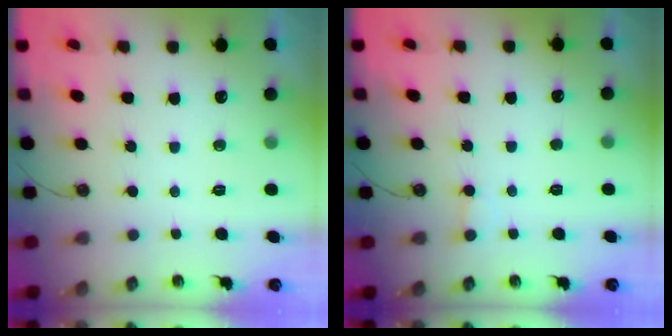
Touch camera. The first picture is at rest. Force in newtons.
{"total": 2.3, "press": 2.3, "slide": 0.2}